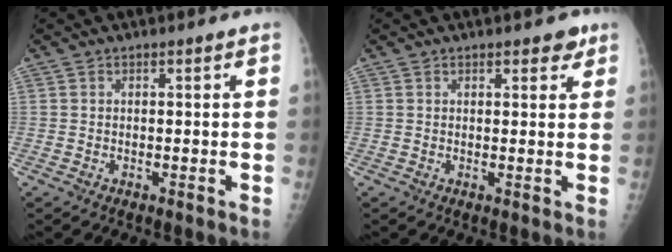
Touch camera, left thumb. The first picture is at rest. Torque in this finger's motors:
{"motor_torque": [-0.15, -0.08, -0.47, -0.02, -0.01]}